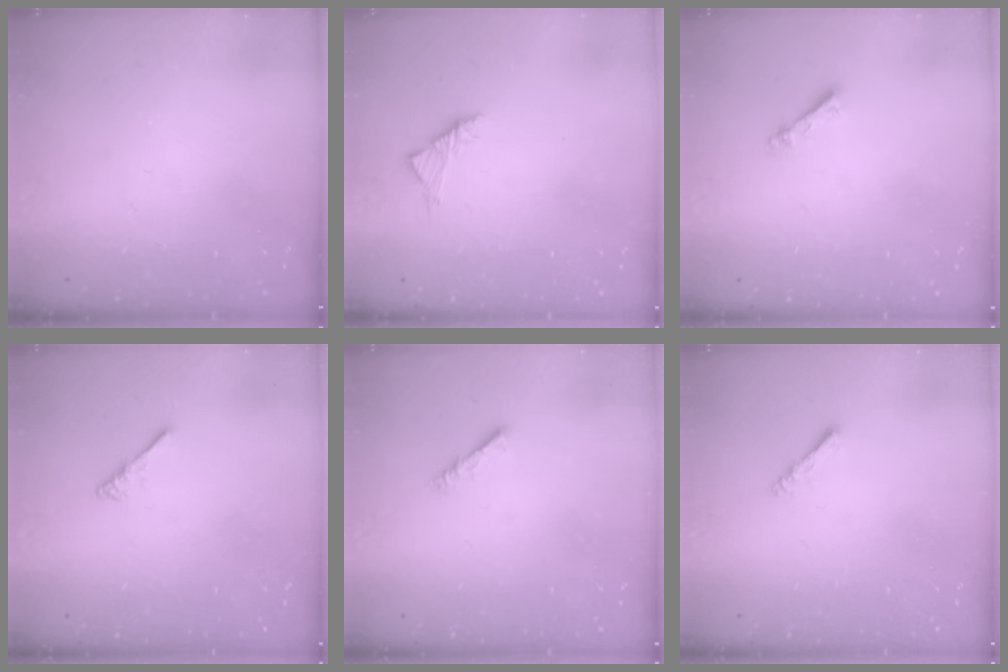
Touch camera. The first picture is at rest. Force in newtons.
{"total": 2.8, "press": 2.6, "slide": 0.8}
{"total": 3.6, "press": 3.6, "slide": 0.3}
{"total": 2.5, "press": 2.5, "slide": 0.4}
{"total": 2.3, "press": 2.3, "slide": 0.4}
{"total": 1.4, "press": 1.3, "slide": 0.3}